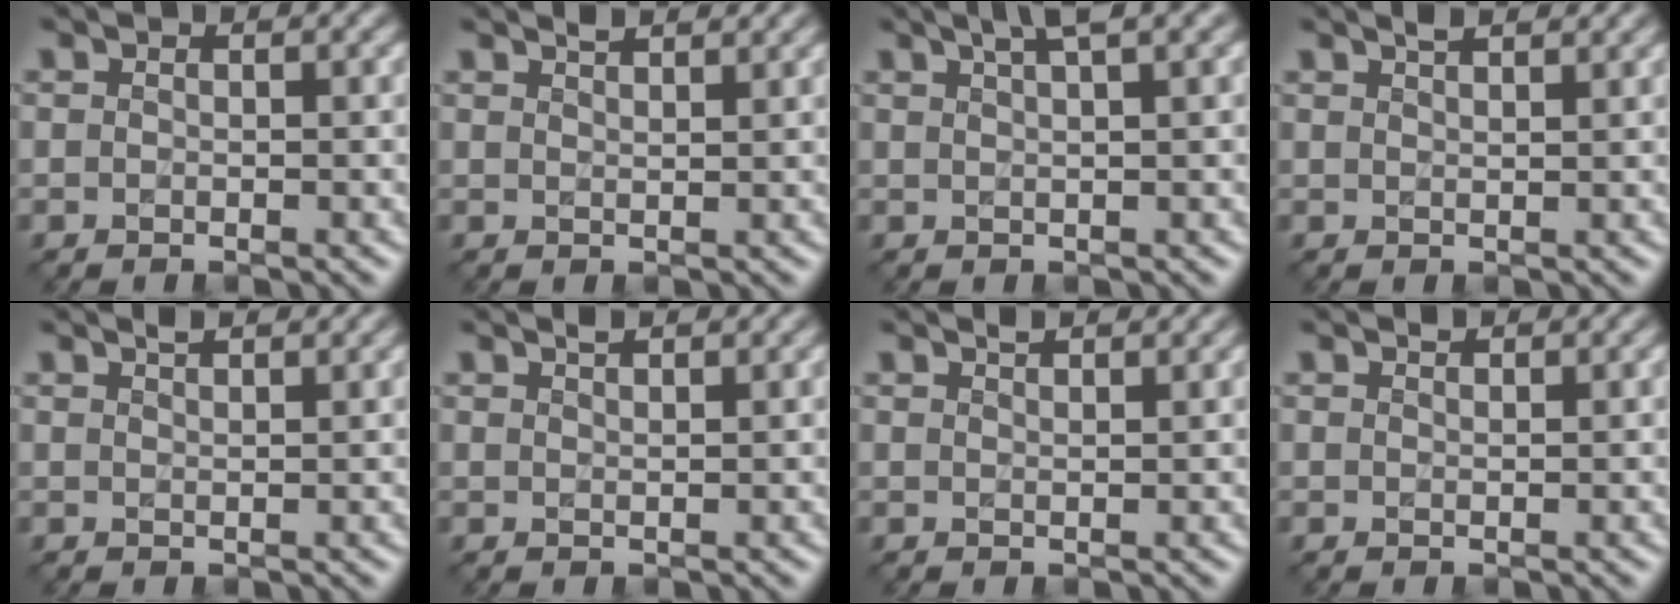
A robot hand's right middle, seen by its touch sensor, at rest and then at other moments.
{"total": 2.2, "force": [1.9, 0.5, 0.9], "torque": [-0.003, 0.006, 0.017]}
{"total": 3.3, "force": [2.2, 0.5, 2.4], "torque": [-0.022, 0.011, 0.032]}
{"total": 2.6, "force": [2.1, 0.7, 1.3], "torque": [-0.001, 0.011, 0.014]}
{"total": 2.5, "force": [2.1, 0.7, 1.2], "torque": [0.001, 0.009, 0.014]}
{"total": 2.1, "force": [1.8, 0.6, 1.0], "torque": [-0.001, 0.007, 0.012]}
{"total": 2.2, "force": [1.9, 0.5, 0.9], "torque": [-0.001, 0.007, 0.015]}
{"total": 1.1, "force": [1.1, 0.1, 0.3], "torque": [-0.005, -0.002, 0.014]}